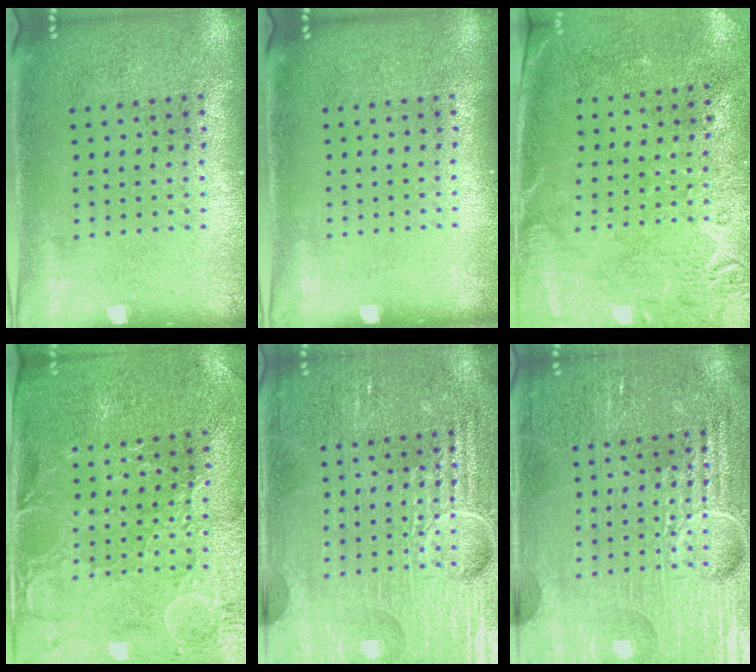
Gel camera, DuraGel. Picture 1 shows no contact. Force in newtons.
{"total": 0.0}
{"total": 2.7, "press": 2.2, "slide": 1.6}
{"total": 1.1, "press": 1.0, "slide": 0.4}
{"total": 6.9, "press": 6.9, "slide": 0.7}
{"total": 6.9, "press": 6.9, "slide": 0.7}